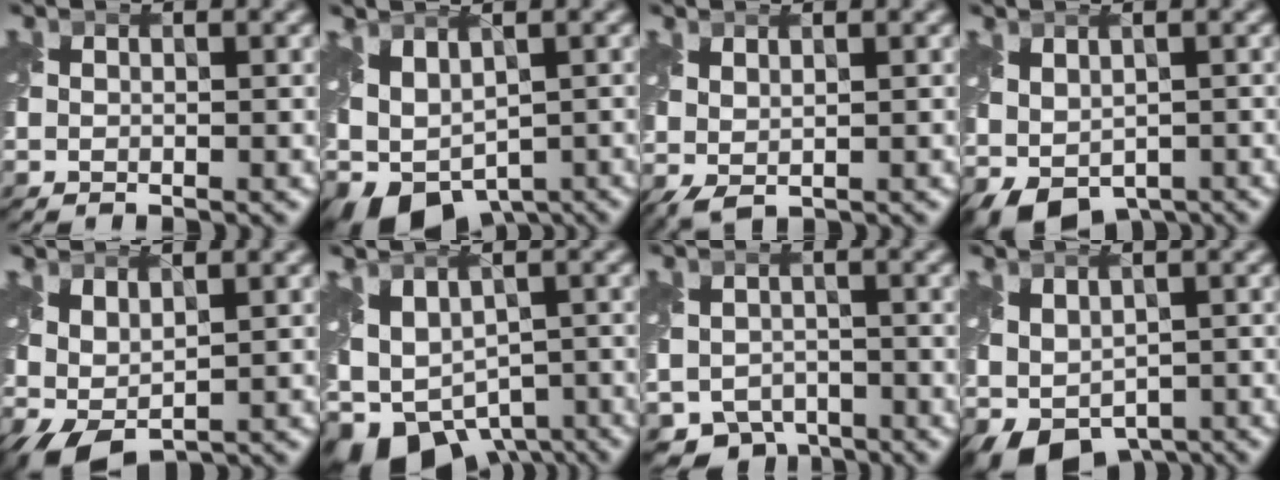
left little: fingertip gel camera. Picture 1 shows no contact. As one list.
[{"total": 6.6, "force": [-2.3, 3.5, 5.1], "torque": [-0.086, -0.005, -0.030]}, {"total": 1.2, "force": [0.8, 0.4, 0.7], "torque": [-0.019, 0.007, 0.021]}, {"total": 4.0, "force": [-1.2, 2.7, 2.8], "torque": [-0.048, -0.005, -0.010]}, {"total": 4.1, "force": [1.1, 2.4, 3.1], "torque": [-0.066, 0.004, 0.028]}, {"total": 7.7, "force": [-4.3, 4.4, 4.6], "torque": [-0.075, -0.013, -0.054]}, {"total": 4.4, "force": [-2.9, 3.2, 0.8], "torque": [-0.003, -0.009, -0.045]}, {"total": 5.4, "force": [-1.9, 3.4, 3.8], "torque": [-0.066, -0.012, -0.015]}]